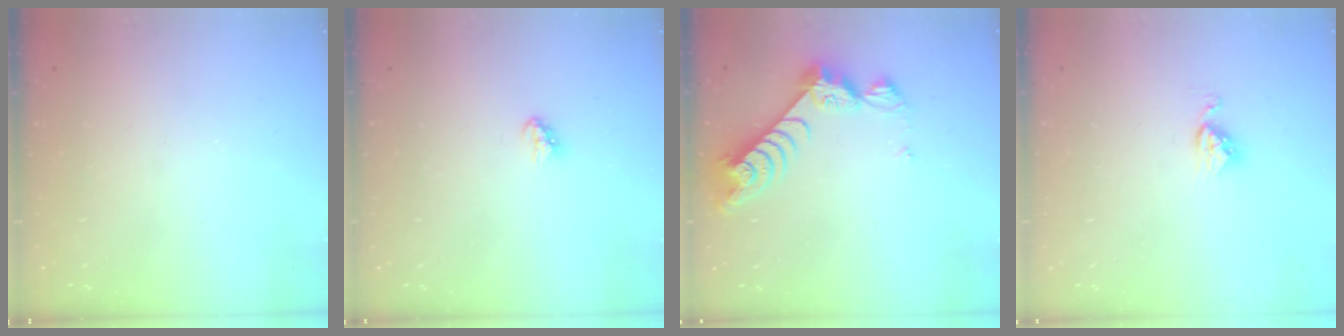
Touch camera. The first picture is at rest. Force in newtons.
{"total": 2.9, "press": 2.9, "slide": 0.2}
{"total": 9.4, "press": 9.4, "slide": 0.9}
{"total": 3.5, "press": 3.5, "slide": 0.5}